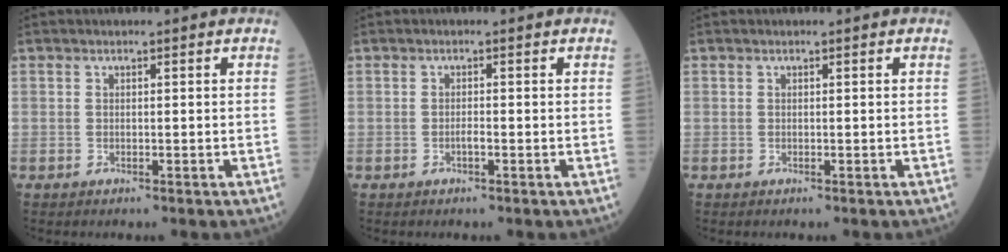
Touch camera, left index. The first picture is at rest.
{"total": 0.8, "force": [-0.4, 0.1, 0.7], "torque": [-0.013, 0.001, -0.007]}
{"total": 0.0}